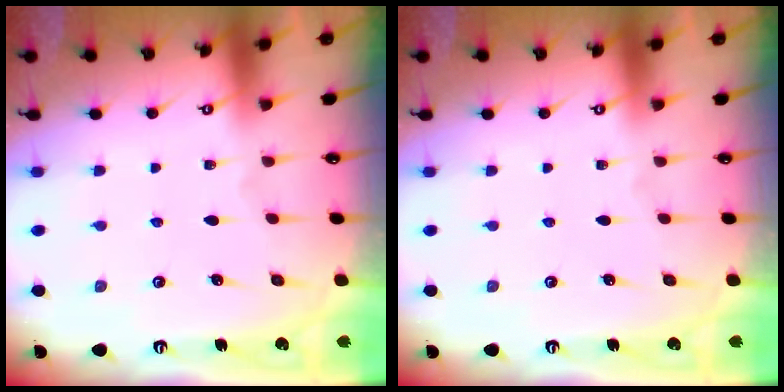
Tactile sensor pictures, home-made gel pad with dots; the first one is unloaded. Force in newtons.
{"total": 0.0}